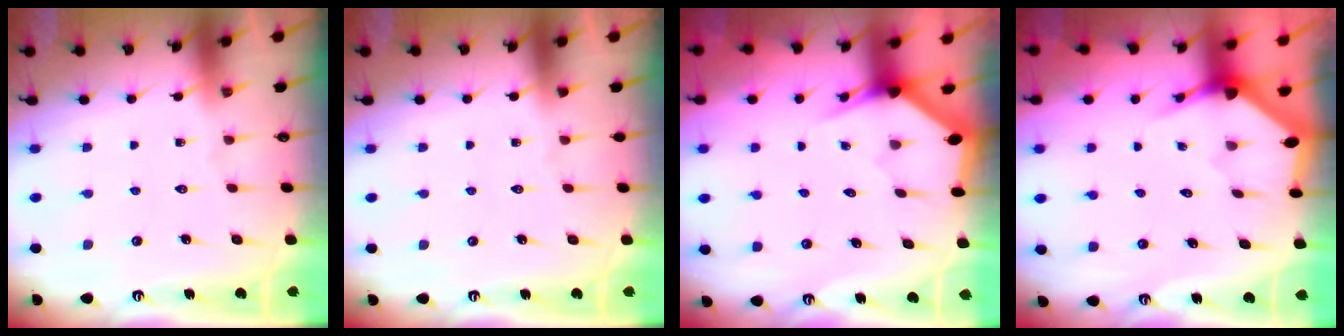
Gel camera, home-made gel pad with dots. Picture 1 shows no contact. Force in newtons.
{"total": 0.0}
{"total": 3.1, "press": 3.1, "slide": 0.1}
{"total": 2.9, "press": 2.9, "slide": 0.2}